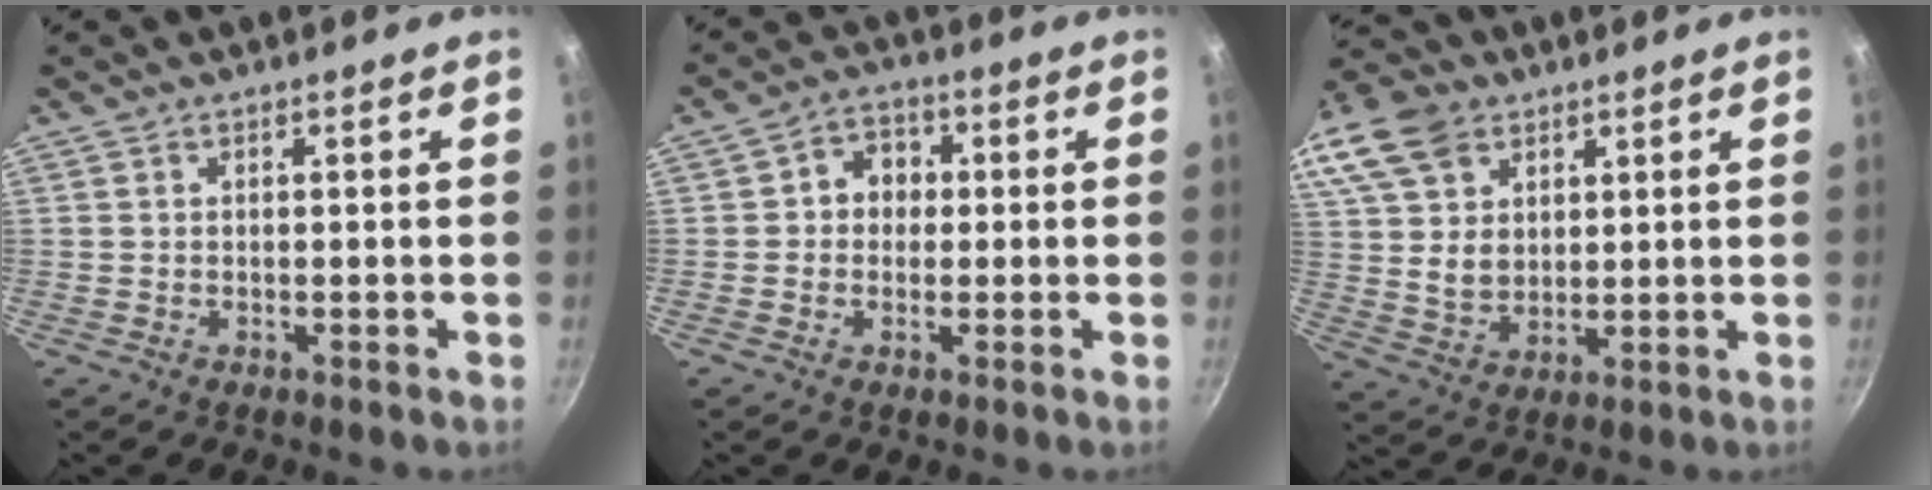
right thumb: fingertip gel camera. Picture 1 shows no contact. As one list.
[{"total": 5.8, "force": [0.3, 5.0, 2.8], "torque": [-0.009, 0.010, -0.005]}, {"total": 21.8, "force": [10.7, 15.7, 10.7], "torque": [-0.248, 0.014, 0.206]}]